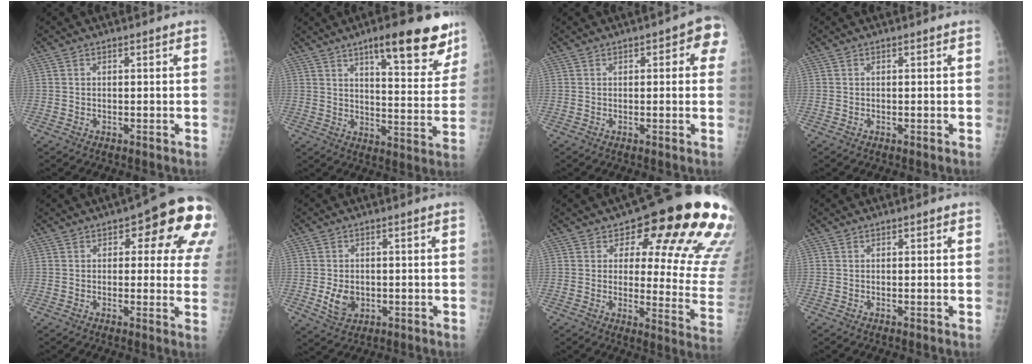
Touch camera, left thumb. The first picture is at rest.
{"total": 17.2, "force": [11.2, 4.7, 12.2], "torque": [-0.121, -0.061, 0.158]}
{"total": 5.4, "force": [1.6, 2.5, 4.6], "torque": [-0.028, 0.008, 0.009]}
{"total": 0.0}
{"total": 15.6, "force": [5.4, 6.9, 12.9], "torque": [-0.107, -0.003, 0.052]}
{"total": 4.9, "force": [-0.8, 3.7, 3.1], "torque": [-0.042, -0.003, -0.005]}
{"total": 22.5, "force": [12.6, 9.1, 16.3], "torque": [-0.157, -0.069, 0.150]}
{"total": 1.0, "force": [0.5, 0.4, 0.7], "torque": [-0.004, 0.002, 0.004]}